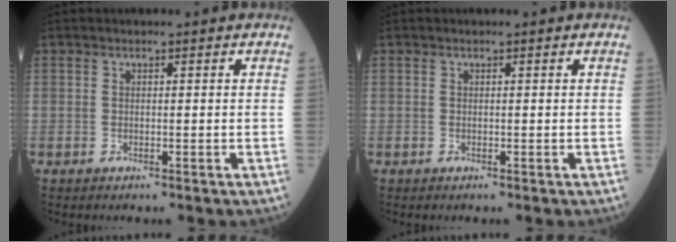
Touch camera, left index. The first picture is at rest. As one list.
[{"total": 0.0}]